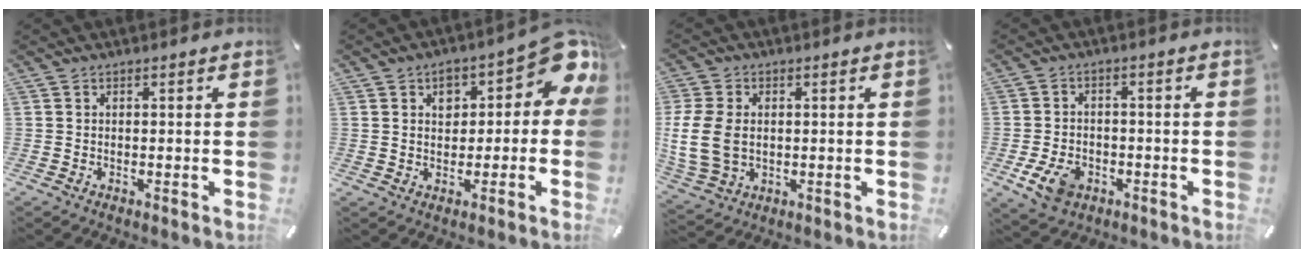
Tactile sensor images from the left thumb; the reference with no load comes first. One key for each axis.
{"total": 10.5, "fx": 4.3, "fy": 7.0, "fz": 6.5, "tx": -0.069, "ty": -0.031, "tz": 0.071}
{"total": 10.9, "fx": 0.4, "fy": 8.0, "fz": 7.4, "tx": -0.169, "ty": 0.005, "tz": 0.009}
{"total": 7.3, "fx": -2.8, "fy": 5.3, "fz": 4.1, "tx": -0.086, "ty": 0.007, "tz": -0.053}